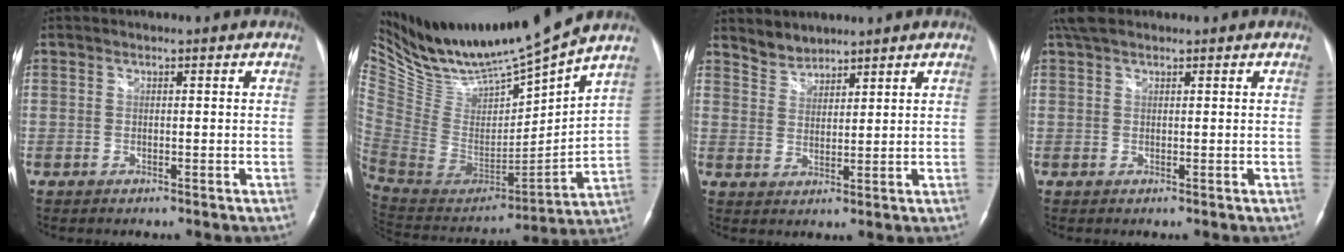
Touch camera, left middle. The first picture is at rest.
{"total": 21.6, "force": [19.6, 0.9, 9.1], "torque": [-0.173, -0.049, 0.353]}
{"total": 3.3, "force": [3.1, 1.1, -0.3], "torque": [0.007, 0.008, 0.062]}
{"total": 3.4, "force": [2.6, 1.3, 1.7], "torque": [-0.040, 0.024, 0.052]}